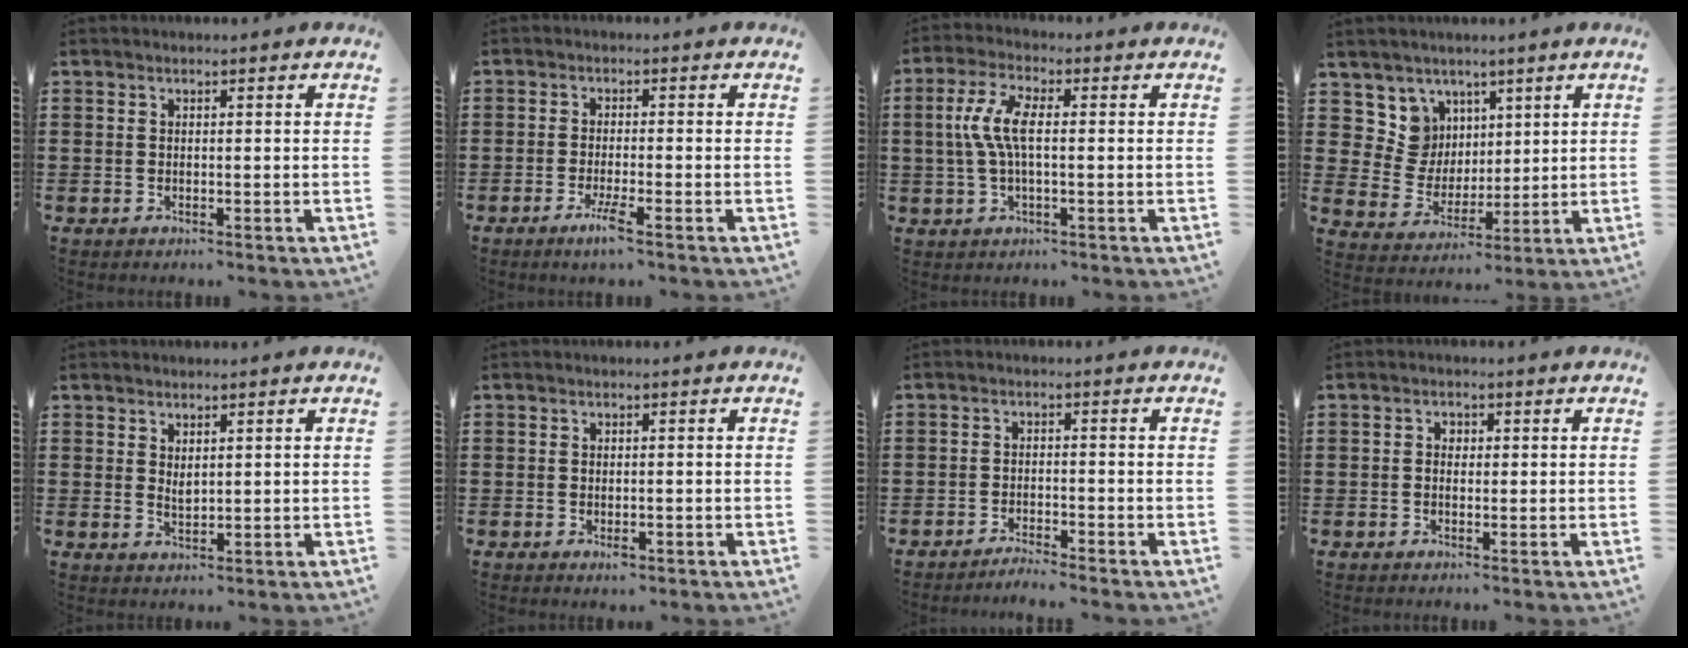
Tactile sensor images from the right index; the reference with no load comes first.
{"total": 3.4, "force": [-2.1, 0.1, 2.7], "torque": [-0.058, -0.014, -0.038]}
{"total": 6.5, "force": [-0.1, 2.4, 6.1], "torque": [-0.140, -0.001, -0.010]}
{"total": 7.6, "force": [3.8, 6.5, 0.8], "torque": [-0.061, -0.016, 0.076]}
{"total": 1.6, "force": [1.0, 0.6, 1.1], "torque": [-0.021, 0.002, 0.018]}
{"total": 1.2, "force": [-0.5, 0.5, 1.0], "torque": [-0.019, -0.004, -0.008]}
{"total": 2.2, "force": [-2.1, -0.4, 0.2], "torque": [-0.007, 0.000, -0.043]}
{"total": 1.2, "force": [-0.1, 0.9, 0.9], "torque": [-0.017, 0.005, -0.003]}